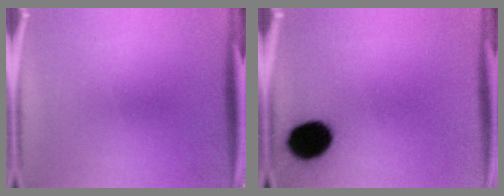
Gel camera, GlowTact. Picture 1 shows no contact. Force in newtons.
{"total": 11.9}